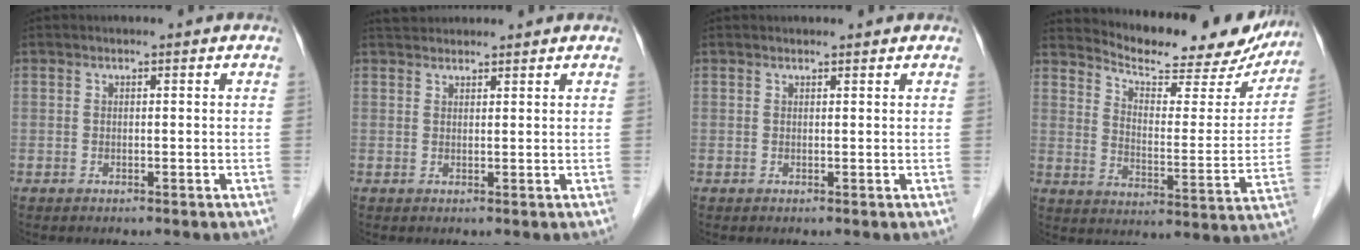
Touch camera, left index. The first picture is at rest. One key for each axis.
{"total": 3.1, "fx": 3.0, "fy": 0.6, "fz": 0.4, "tx": -0.008, "ty": 0.031, "tz": 0.052}
{"total": 1.8, "fx": 1.7, "fy": 0.4, "fz": 0.5, "tx": -0.012, "ty": 0.016, "tz": 0.021}
{"total": 20.5, "fx": 18.7, "fy": 4.7, "fz": 6.9, "tx": -0.090, "ty": -0.030, "tz": 0.242}